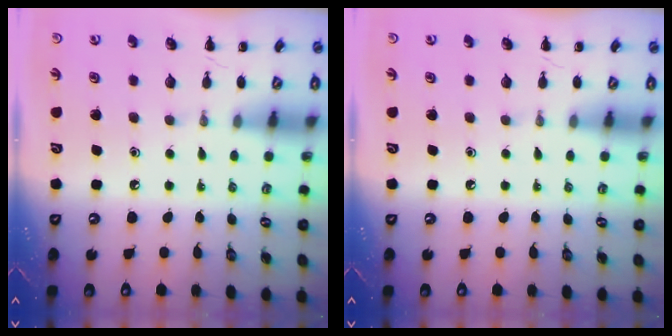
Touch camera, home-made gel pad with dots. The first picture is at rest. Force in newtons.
{"total": 0.0}